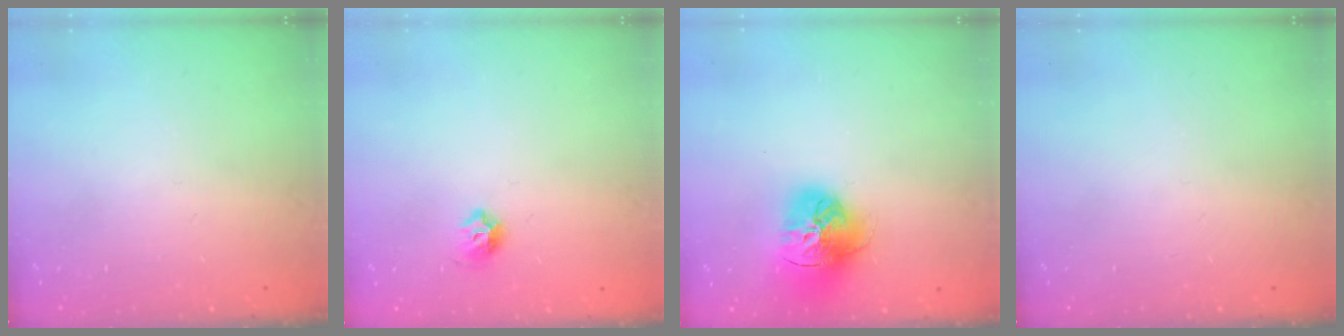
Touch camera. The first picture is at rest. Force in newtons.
{"total": 5.7, "press": 5.6, "slide": 1.0}
{"total": 17.9, "press": 17.9, "slide": 1.6}
{"total": 0.0}